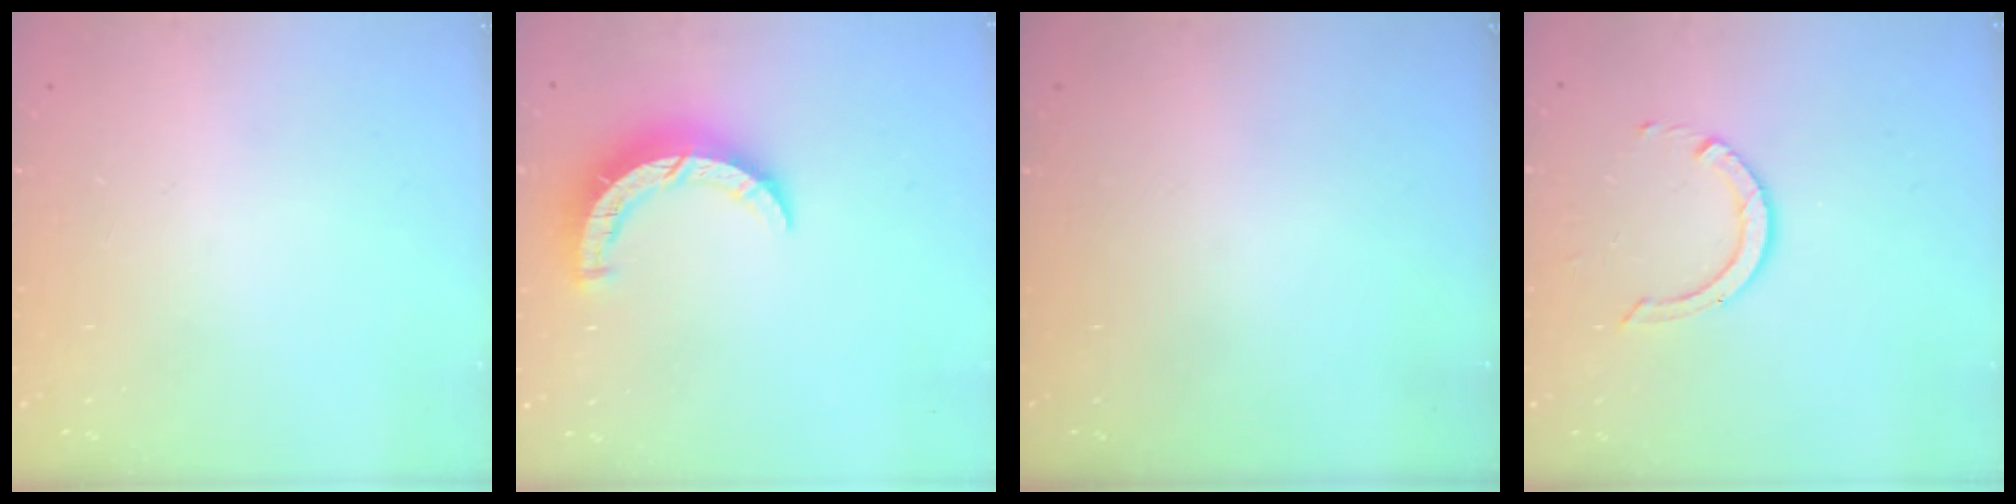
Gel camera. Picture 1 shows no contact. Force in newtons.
{"total": 7.9, "press": 7.8, "slide": 0.6}
{"total": 0.0}
{"total": 6.3, "press": 6.3, "slide": 0.4}